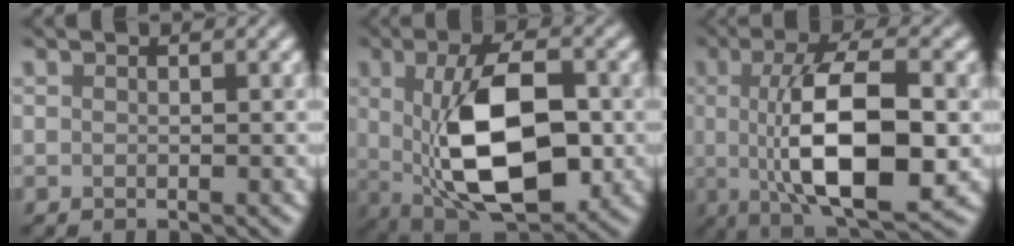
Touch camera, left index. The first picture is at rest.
{"total": 12.1, "force": [-0.2, 5.9, 10.5], "torque": [-0.171, -0.009, 0.003]}
{"total": 11.0, "force": [-0.6, 3.8, 10.4], "torque": [-0.166, -0.002, -0.009]}